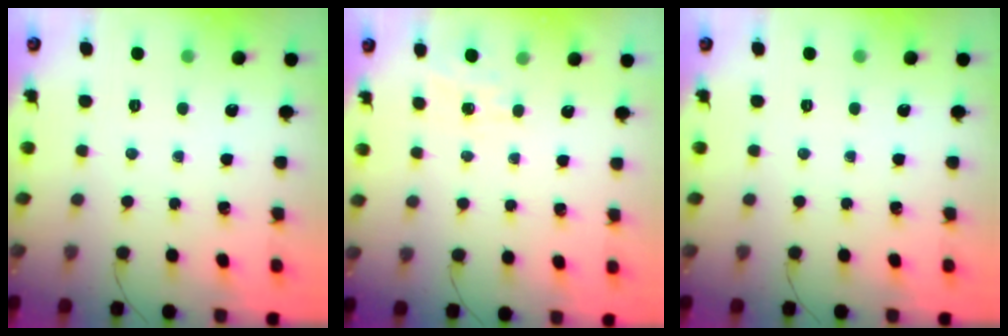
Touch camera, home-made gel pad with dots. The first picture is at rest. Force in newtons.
{"total": 5.7, "press": 5.5, "slide": 1.5}
{"total": 0.0}